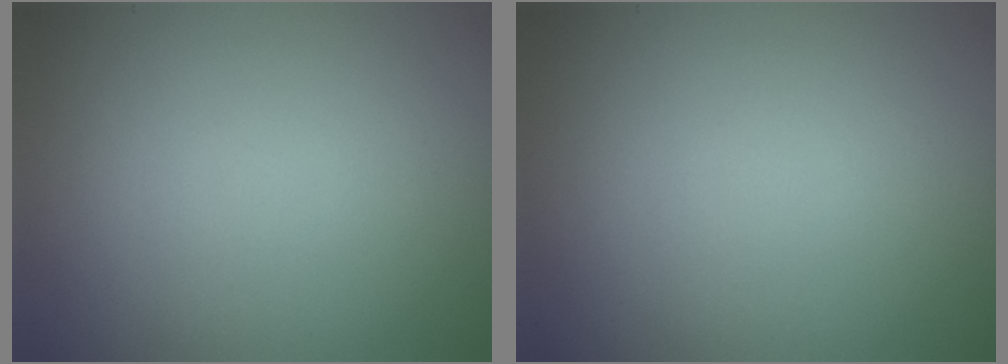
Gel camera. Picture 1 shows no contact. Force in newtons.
{"total": 0.0}